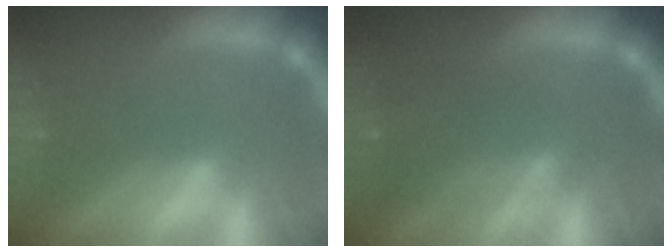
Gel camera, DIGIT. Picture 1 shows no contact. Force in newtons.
{"total": 5.1}